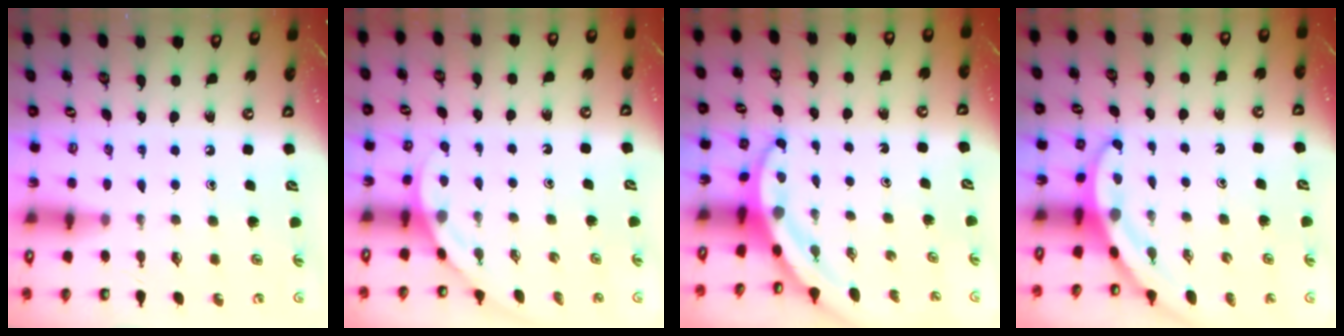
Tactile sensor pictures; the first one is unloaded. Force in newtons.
{"total": 2.6, "press": 2.6, "slide": 0.1}
{"total": 3.8, "press": 3.8, "slide": 0.5}
{"total": 3.1, "press": 3.1, "slide": 0.1}